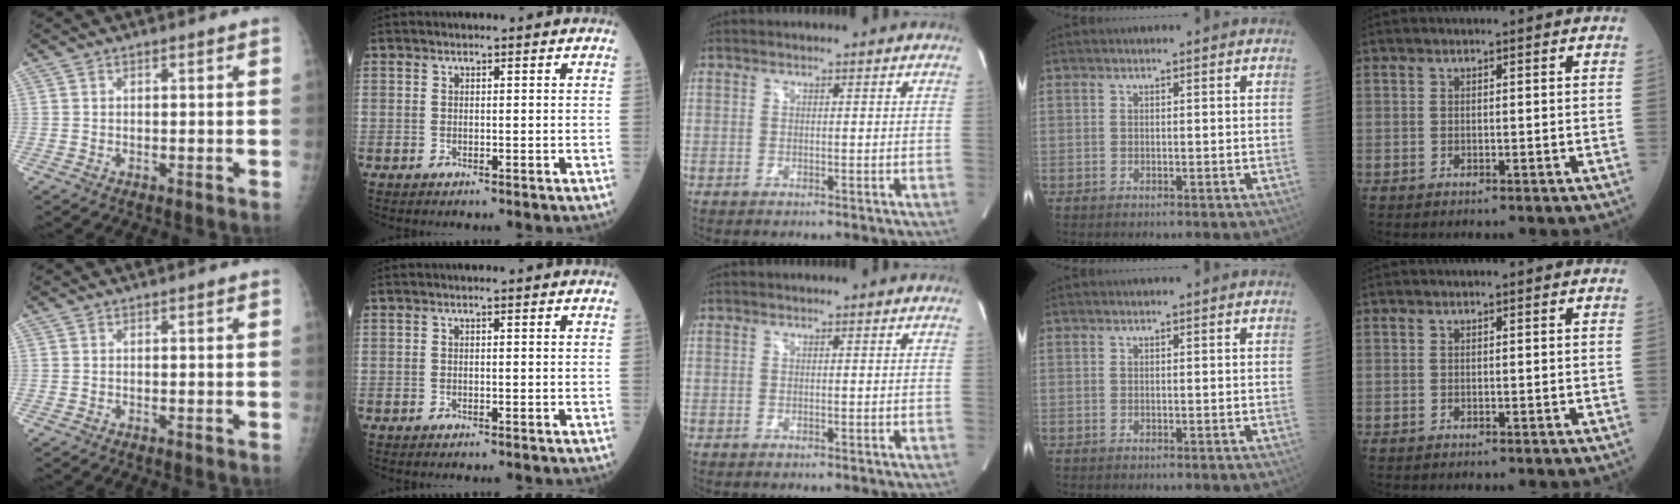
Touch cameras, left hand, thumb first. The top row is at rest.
{}